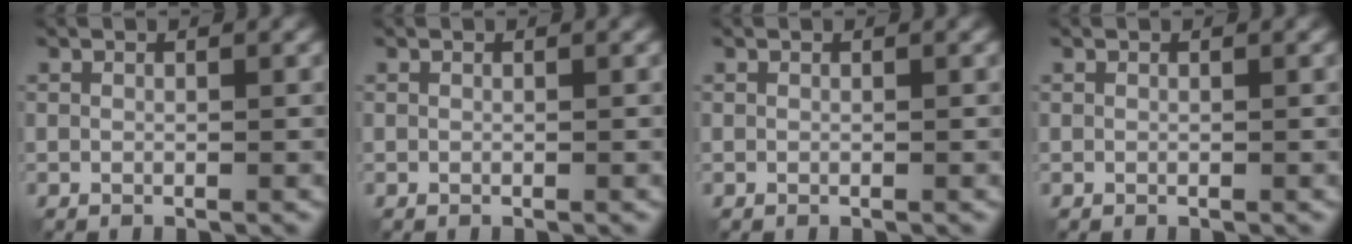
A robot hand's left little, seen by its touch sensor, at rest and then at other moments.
{"total": 0.0}
{"total": 0.0}
{"total": 0.0}